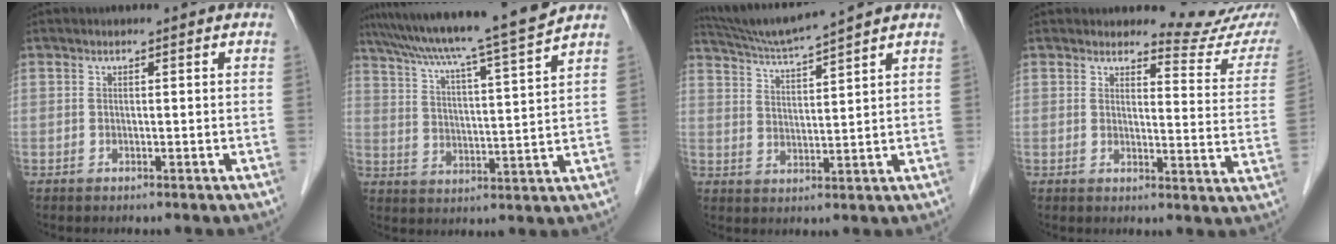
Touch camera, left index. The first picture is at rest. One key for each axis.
{"total": 16.3, "fx": 14.4, "fy": -2.2, "fz": 7.5, "tx": -0.131, "ty": -0.022, "tz": 0.211}
{"total": 8.6, "fx": 7.8, "fy": -1.9, "fz": 3.0, "tx": -0.062, "ty": 0.006, "tz": 0.144}
{"total": 9.1, "fx": 9.1, "fy": 0.5, "fz": 0.7, "tx": 0.003, "ty": -0.072, "tz": 0.085}